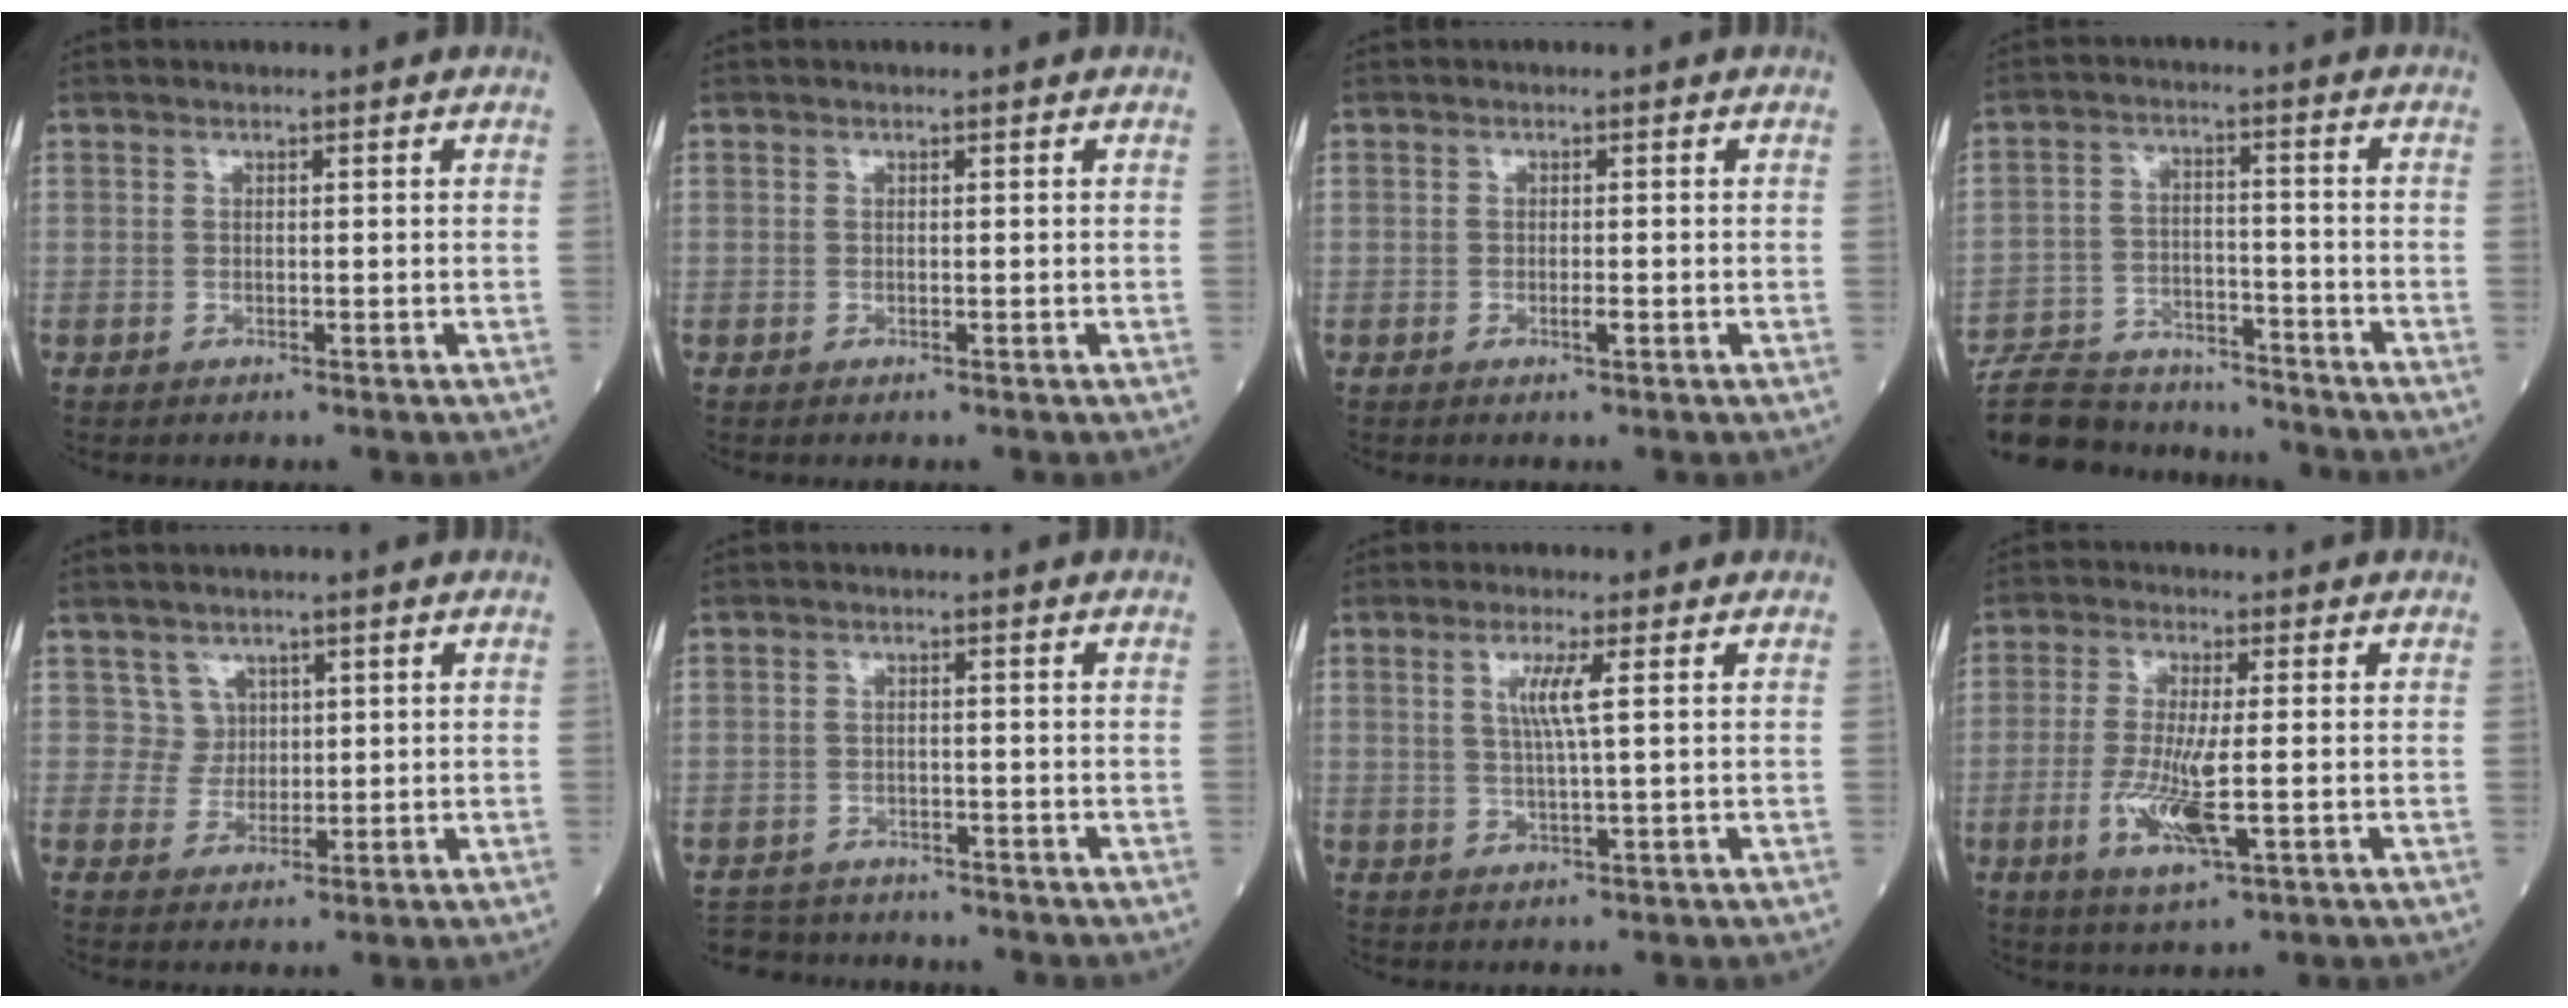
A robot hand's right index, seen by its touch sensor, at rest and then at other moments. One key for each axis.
{"total": 0.0}
{"total": 0.9, "fx": -0.4, "fy": 0.2, "fz": 0.8, "tx": -0.015, "ty": 0.000, "tz": -0.006}
{"total": 16.2, "fx": -15.1, "fy": 4.1, "fz": 4.5, "tx": -0.093, "ty": 0.011, "tz": -0.234}
{"total": 2.7, "fx": 1.3, "fy": 2.4, "fz": -0.2, "tx": 0.013, "ty": 0.003, "tz": 0.018}
{"total": 6.6, "fx": -6.1, "fy": 2.6, "fz": 0.5, "tx": -0.005, "ty": 0.003, "tz": -0.094}
{"total": 4.0, "fx": 1.1, "fy": -0.5, "fz": 3.8, "tx": -0.077, "ty": -0.001, "tz": 0.021}
{"total": 8.0, "fx": -2.0, "fy": 1.2, "fz": 7.6, "tx": -0.162, "ty": -0.020, "tz": -0.035}